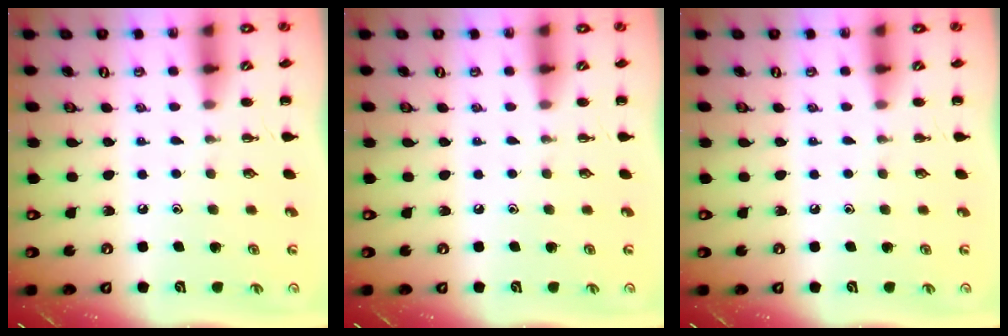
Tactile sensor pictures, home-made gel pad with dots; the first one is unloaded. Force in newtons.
{"total": 0.0}
{"total": 0.0}